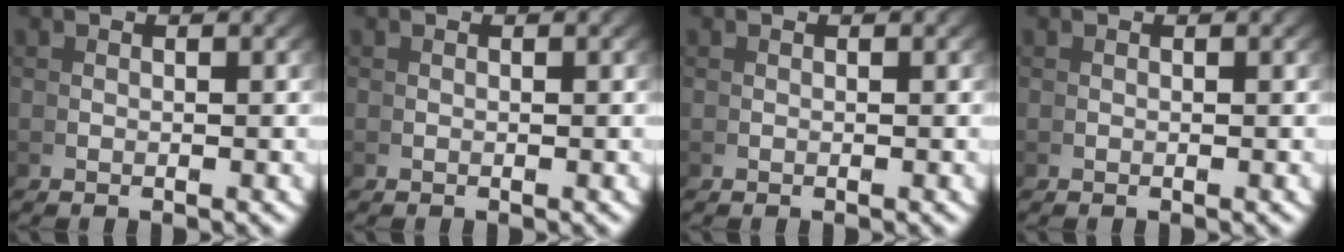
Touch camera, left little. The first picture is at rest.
{"total": 0.0}
{"total": 0.0}
{"total": 0.0}